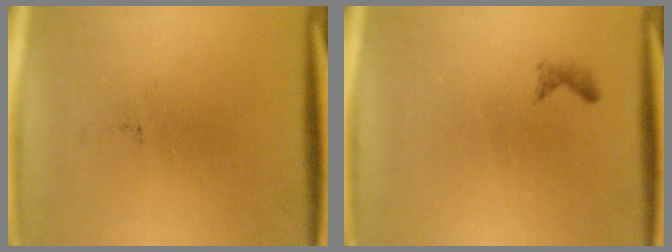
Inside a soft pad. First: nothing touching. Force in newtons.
{"total": 0.6}